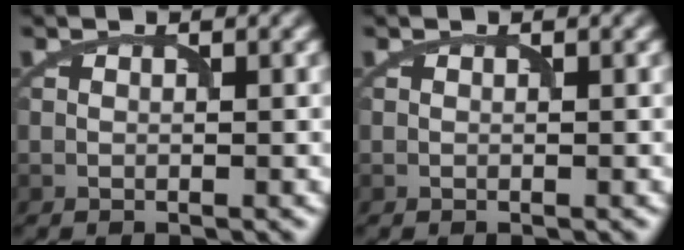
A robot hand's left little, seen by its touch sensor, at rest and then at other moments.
{"total": 0.0}